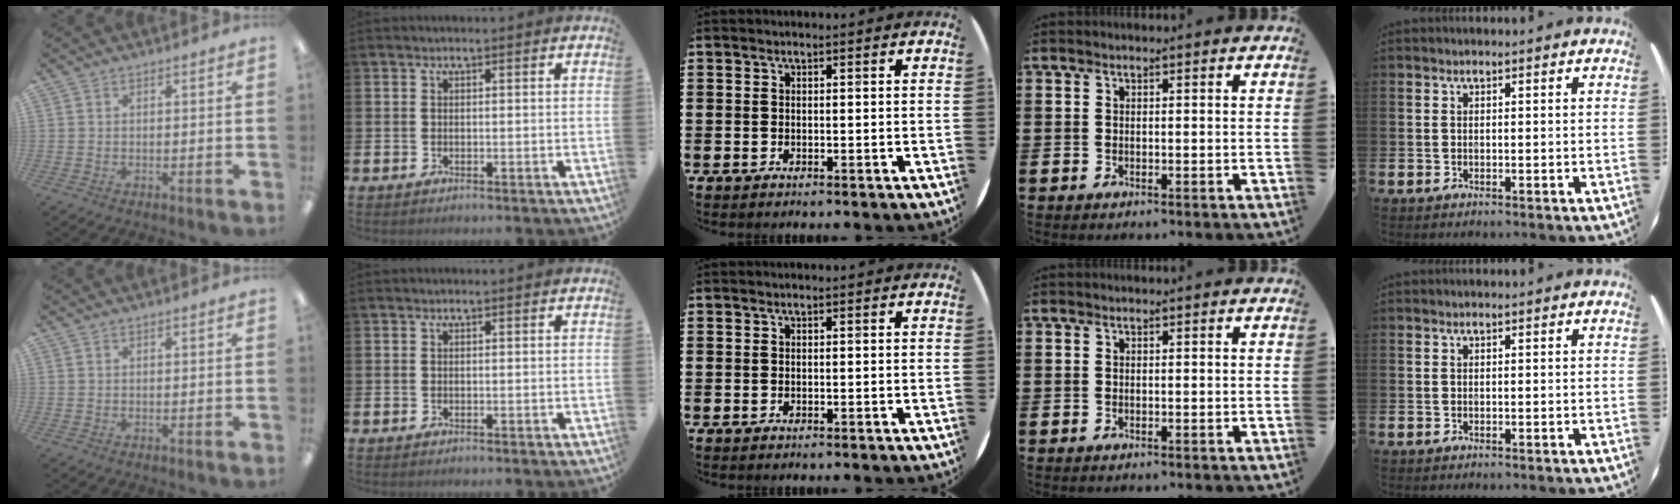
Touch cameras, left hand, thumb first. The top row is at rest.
{}